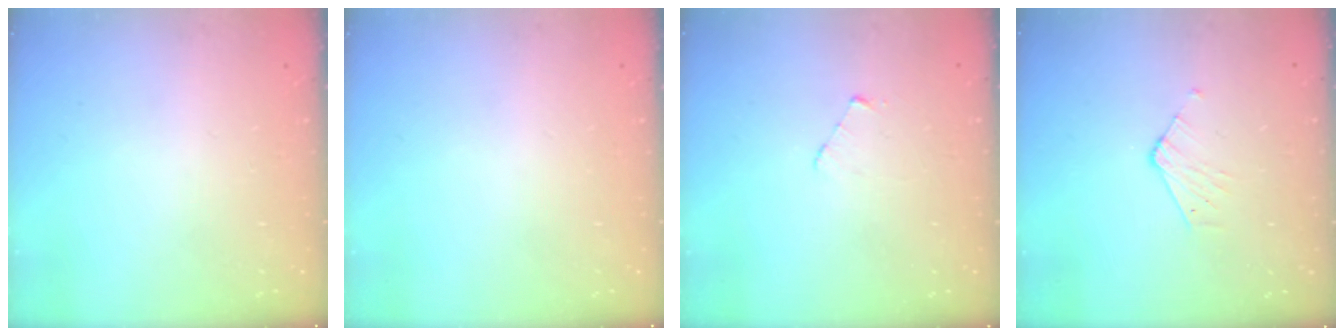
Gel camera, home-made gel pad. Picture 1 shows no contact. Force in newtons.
{"total": 0.0}
{"total": 2.6, "press": 2.6, "slide": 0.3}
{"total": 3.6, "press": 3.6, "slide": 0.3}